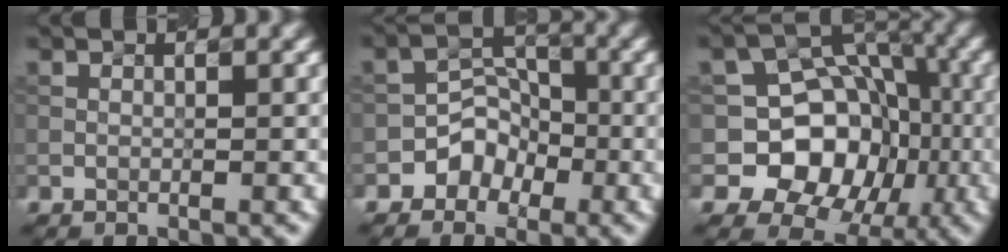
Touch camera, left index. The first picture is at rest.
{"total": 2.6, "force": [-1.7, 1.9, 0.2], "torque": [0.011, 0.013, -0.020]}
{"total": 8.9, "force": [-2.2, 7.8, 3.6], "torque": [-0.037, 0.014, -0.060]}